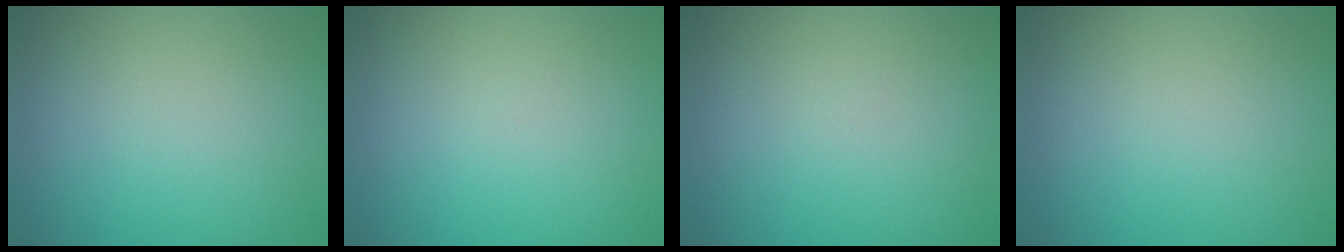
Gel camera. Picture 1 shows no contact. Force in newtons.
{"total": 0.0}
{"total": 0.0}
{"total": 0.0}